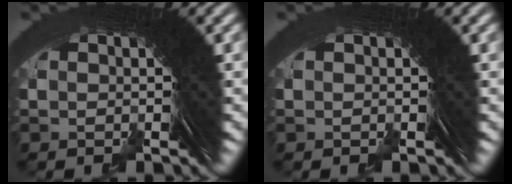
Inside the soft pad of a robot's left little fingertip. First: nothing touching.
{"total": 0.0}